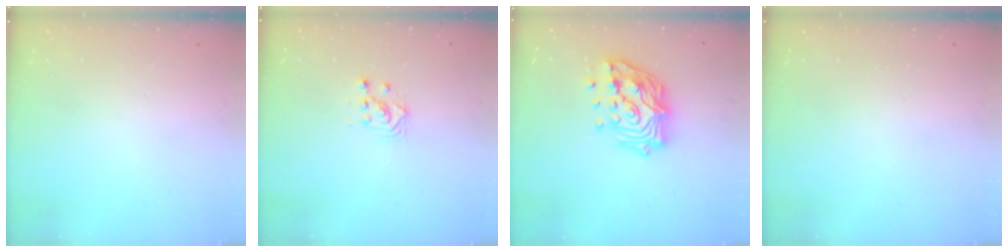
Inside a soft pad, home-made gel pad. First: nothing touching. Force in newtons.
{"total": 2.8, "press": 2.8, "slide": 0.2}
{"total": 18.1, "press": 17.9, "slide": 2.6}
{"total": 0.0}